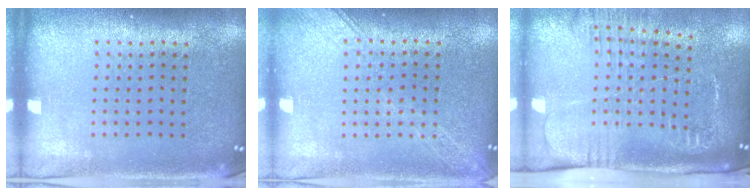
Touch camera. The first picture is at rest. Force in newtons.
{"total": 1.6, "press": 1.5, "slide": 0.2}
{"total": 2.7, "press": 2.1, "slide": 1.7}